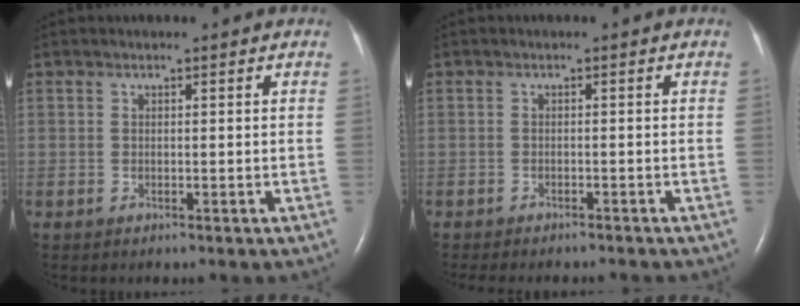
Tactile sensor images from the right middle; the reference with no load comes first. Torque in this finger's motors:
{"motor_torque": [0.04, -0.04, 0.01, 0.04]}